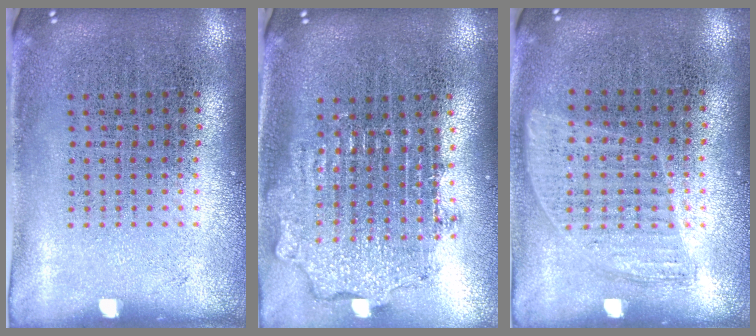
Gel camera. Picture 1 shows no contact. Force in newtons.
{"total": 1.9, "press": 1.5, "slide": 1.1}
{"total": 0.9, "press": 0.8, "slide": 0.5}